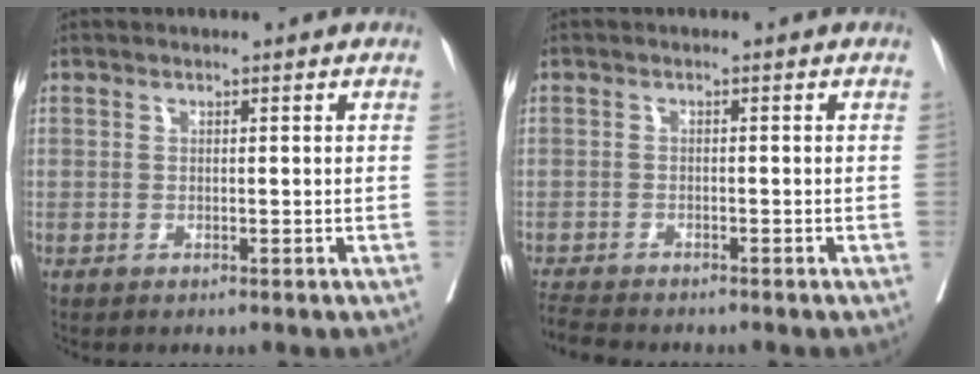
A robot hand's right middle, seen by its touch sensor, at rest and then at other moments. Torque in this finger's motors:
{"motor_torque": [0.05, -0.06, 0.00, 0.01]}